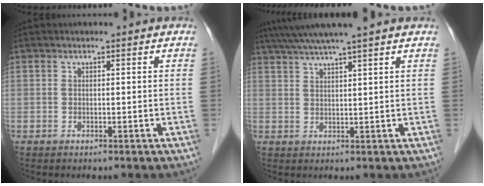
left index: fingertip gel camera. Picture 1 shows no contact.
{"total": 8.0, "force": [6.6, -1.2, 4.3], "torque": [-0.071, 0.026, 0.102]}